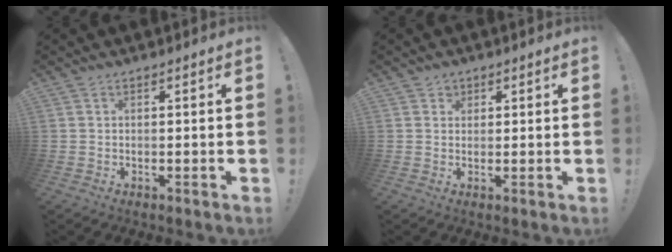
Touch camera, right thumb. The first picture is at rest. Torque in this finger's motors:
{"motor_torque": [0.15, 0.02, 0.06, -0.12, 0.00]}